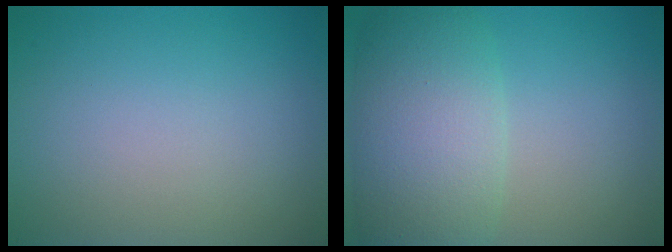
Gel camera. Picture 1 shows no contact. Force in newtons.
{"total": 8.3, "press": 8.3, "slide": 0.4}